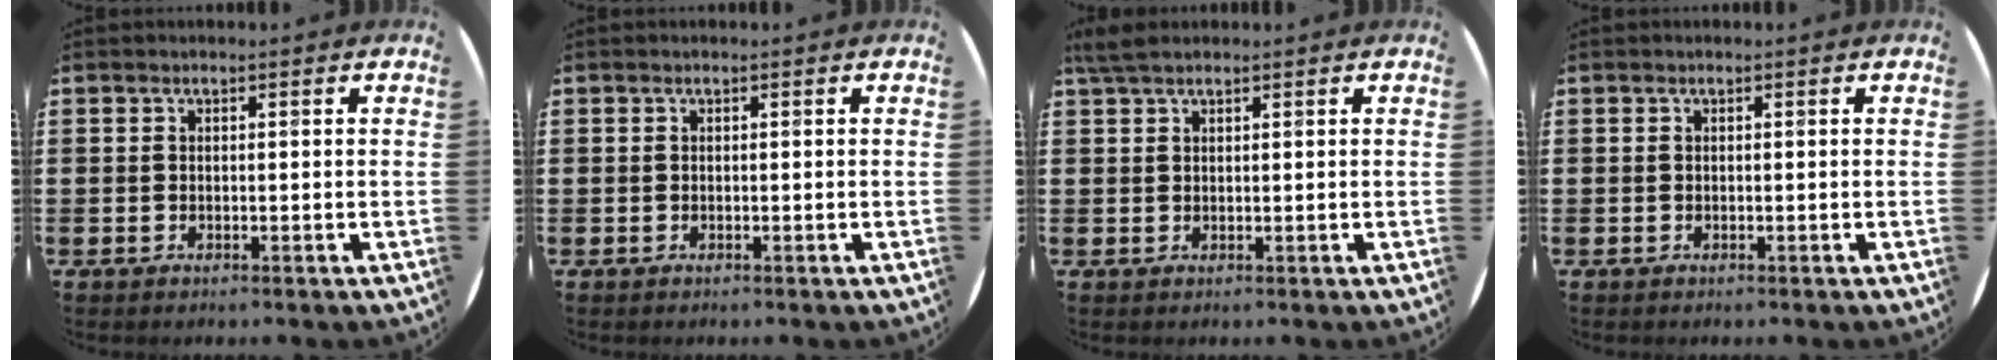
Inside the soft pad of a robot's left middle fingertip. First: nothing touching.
{"total": 0.0}
{"total": 2.4, "force": [1.9, 0.6, 1.3], "torque": [-0.030, 0.005, 0.035]}
{"total": 0.0}